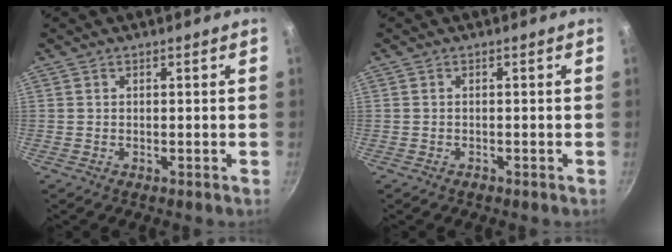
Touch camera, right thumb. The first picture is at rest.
{"total": 0.5, "force": [-0.4, 0.2, 0.2], "torque": [-0.003, 0.001, -0.009]}